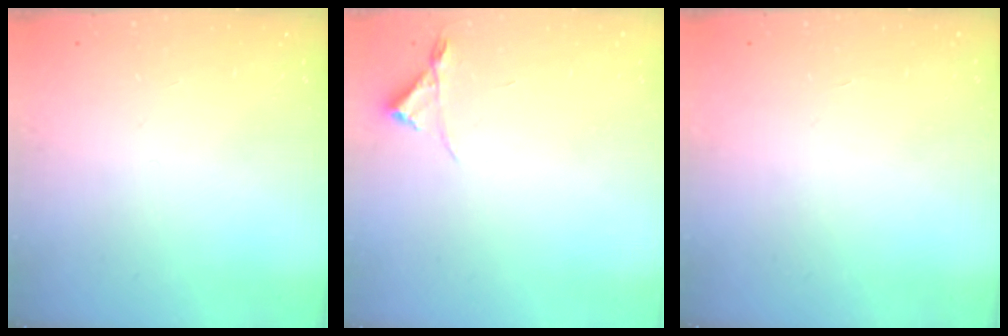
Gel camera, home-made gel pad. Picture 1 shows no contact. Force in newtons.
{"total": 3.0, "press": 2.9, "slide": 0.5}
{"total": 1.7, "press": 1.7, "slide": 0.1}